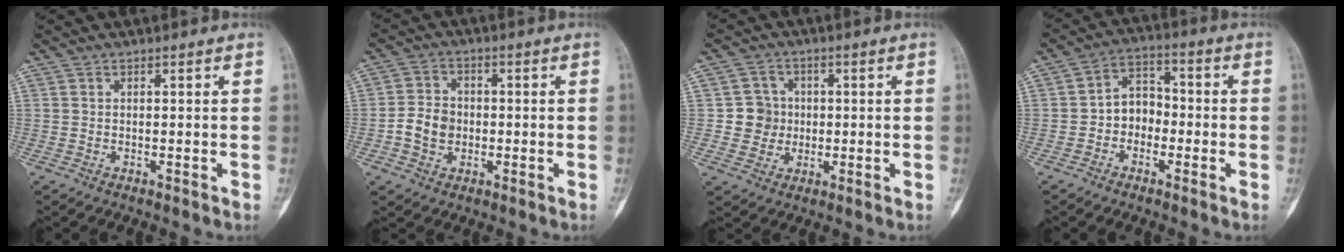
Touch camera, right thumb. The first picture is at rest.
{"total": 6.2, "force": [-1.2, 5.0, 3.4], "torque": [-0.049, 0.016, -0.027]}
{"total": 5.7, "force": [-0.1, 5.6, 1.0], "torque": [0.016, 0.011, -0.006]}
{"total": 6.5, "force": [-1.7, 5.1, 3.6], "torque": [-0.027, 0.031, -0.044]}